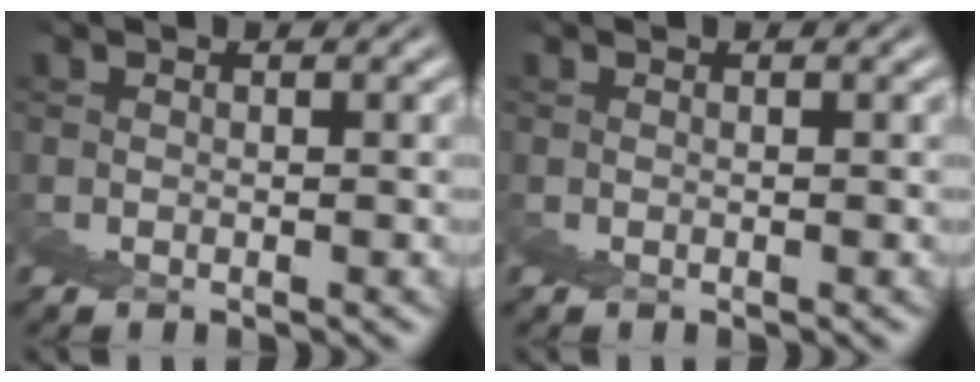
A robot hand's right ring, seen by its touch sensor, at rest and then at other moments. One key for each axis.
{"total": 0.0}